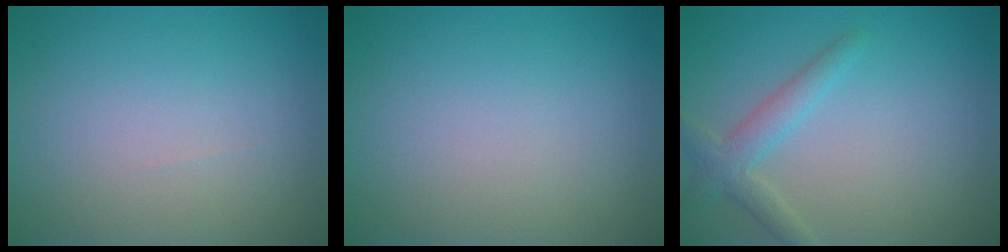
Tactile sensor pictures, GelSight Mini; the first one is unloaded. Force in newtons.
{"total": 0.0}
{"total": 2.5, "press": 2.5, "slide": 0.1}